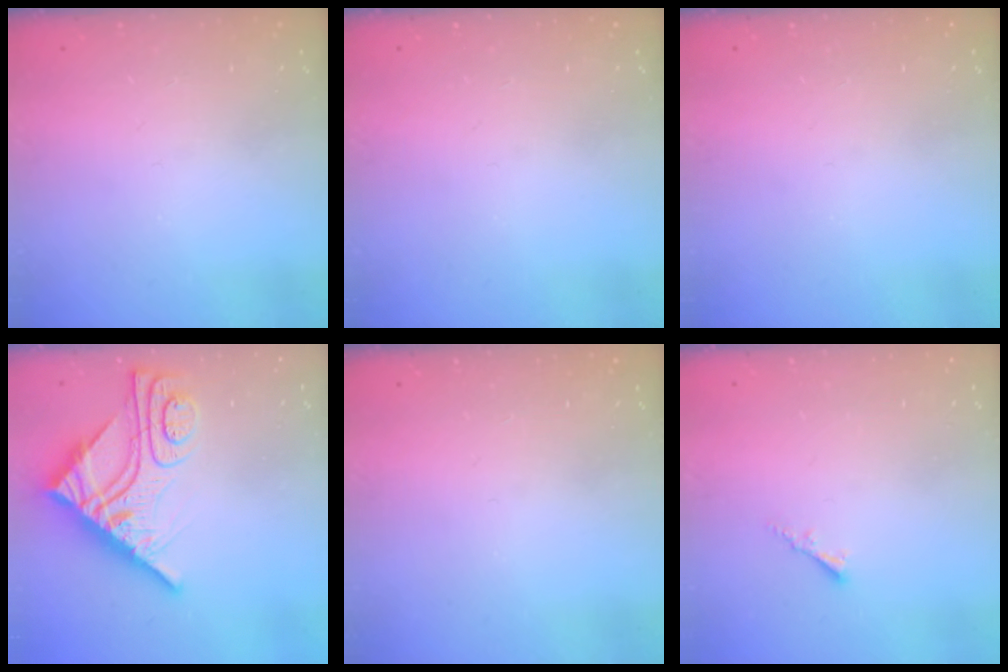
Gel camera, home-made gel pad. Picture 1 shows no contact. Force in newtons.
{"total": 0.0}
{"total": 0.0}
{"total": 13.6, "press": 13.6, "slide": 1.3}
{"total": 0.0}
{"total": 1.8, "press": 1.7, "slide": 0.5}